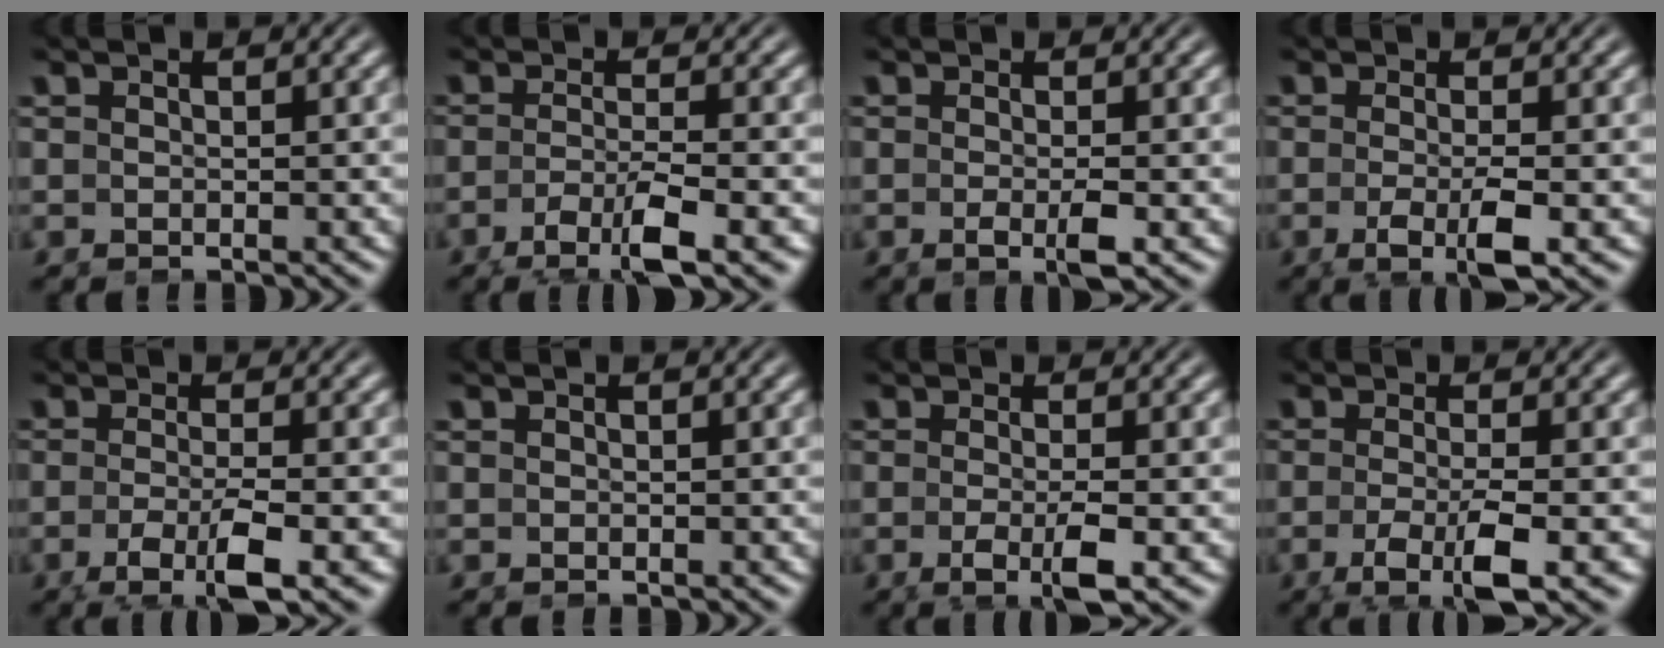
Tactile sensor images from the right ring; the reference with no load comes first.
{"total": 4.2, "force": [-1.8, 1.1, 3.7], "torque": [-0.068, -0.025, -0.014]}
{"total": 2.1, "force": [-0.4, -0.2, 2.1], "torque": [-0.035, -0.008, -0.002]}
{"total": 3.3, "force": [-0.7, 0.4, 3.2], "torque": [-0.054, -0.016, -0.003]}
{"total": 4.1, "force": [-1.4, 0.8, 3.8], "torque": [-0.067, -0.021, -0.010]}
{"total": 0.0}
{"total": 2.9, "force": [-0.6, 0.1, 2.9], "torque": [-0.046, -0.014, -0.002]}
{"total": 4.6, "force": [-1.5, 1.0, 4.2], "torque": [-0.079, -0.024, -0.010]}